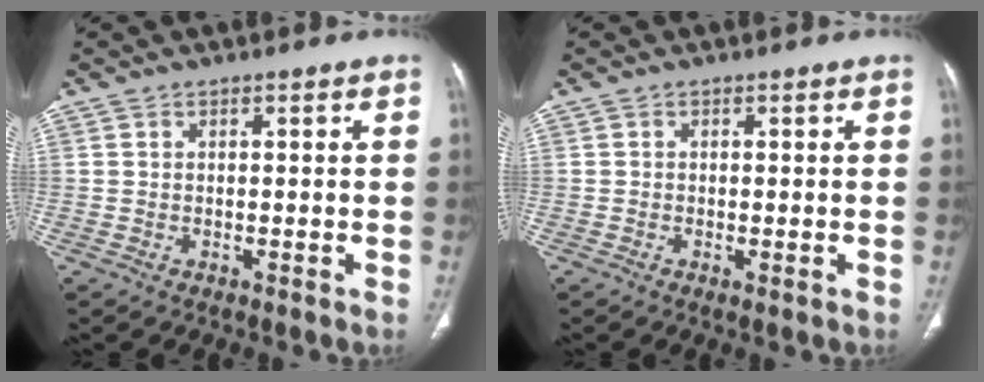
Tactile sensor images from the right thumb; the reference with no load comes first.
{"total": 0.7, "force": [-0.3, 0.1, 0.6], "torque": [-0.017, -0.004, -0.006]}